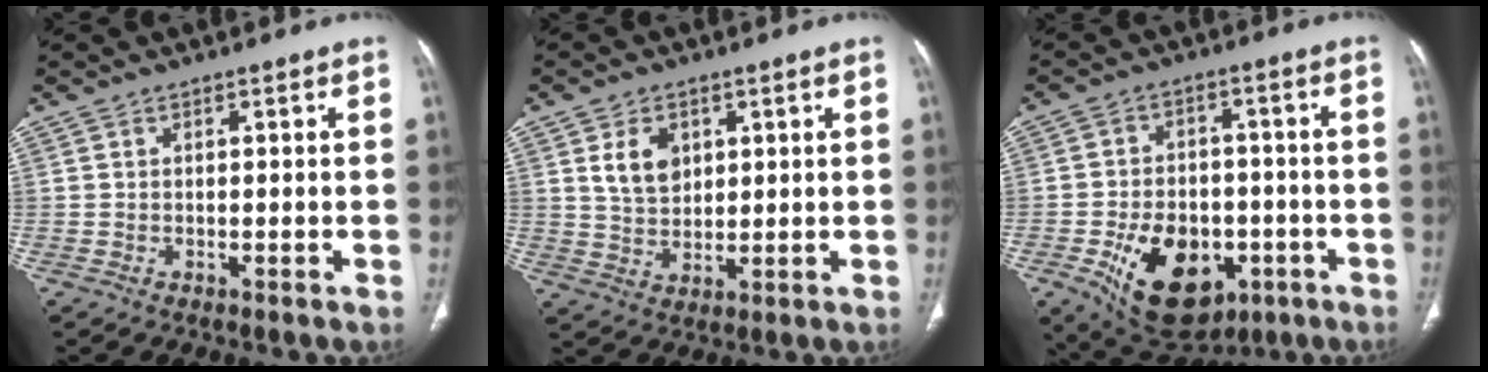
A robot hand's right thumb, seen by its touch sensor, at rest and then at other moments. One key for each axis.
{"total": 6.7, "fx": 2.5, "fy": 4.7, "fz": 4.1, "tx": -0.053, "ty": -0.016, "tz": 0.051}
{"total": 16.8, "fx": -6.2, "fy": 11.0, "fz": 11.1, "tx": -0.146, "ty": 0.016, "tz": -0.079}